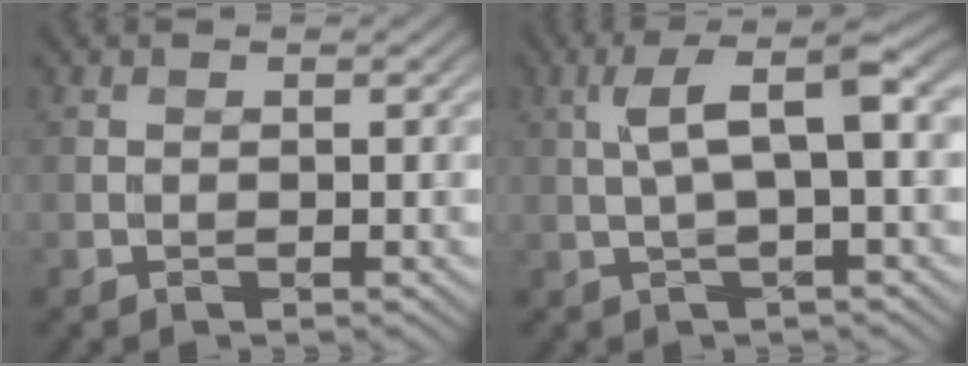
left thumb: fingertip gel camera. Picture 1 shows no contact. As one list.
[{"total": 5.9, "force": [1.7, 1.2, 5.5], "torque": [-0.111, 0.015, 0.024]}]